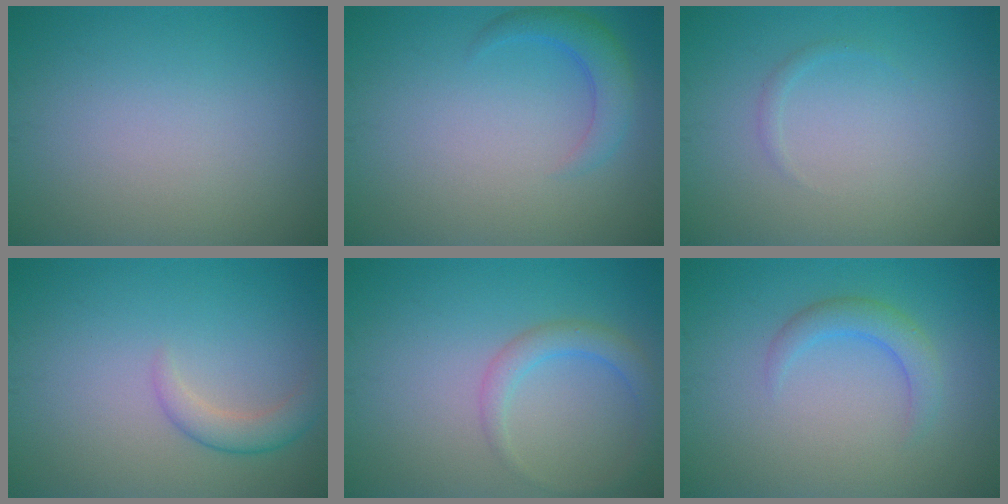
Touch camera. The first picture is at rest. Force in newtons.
{"total": 2.7, "press": 2.6, "slide": 0.3}
{"total": 0.6, "press": 0.6, "slide": 0.1}
{"total": 2.3, "press": 2.3, "slide": 0.1}
{"total": 2.4, "press": 2.4, "slide": 0.1}
{"total": 2.4, "press": 2.4, "slide": 0.1}